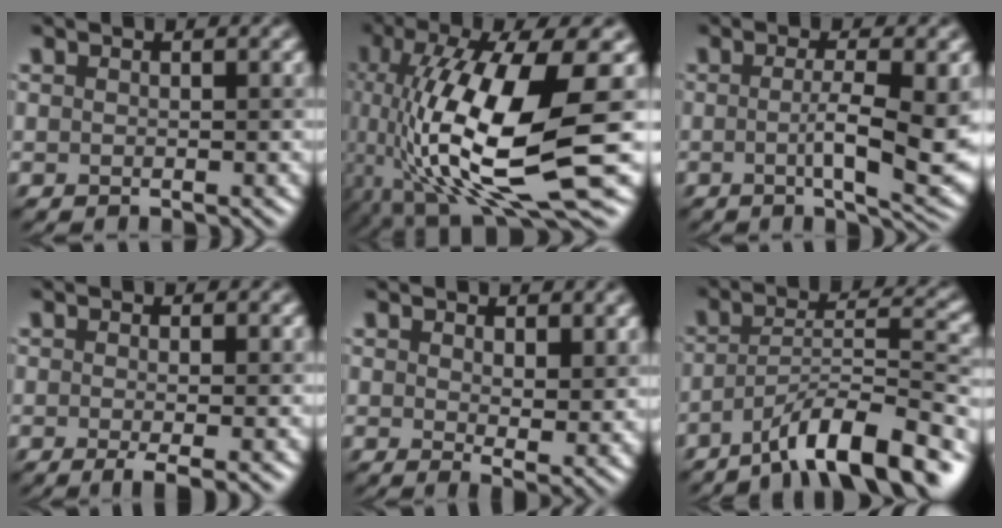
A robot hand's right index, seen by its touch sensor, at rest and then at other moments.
{"total": 14.5, "force": [-1.8, 4.1, 13.8], "torque": [-0.268, -0.006, -0.027]}
{"total": 7.2, "force": [-0.6, 1.5, 7.1], "torque": [-0.111, -0.006, -0.005]}
{"total": 2.6, "force": [-0.6, 0.6, 2.5], "torque": [-0.042, -0.008, -0.011]}
{"total": 4.0, "force": [1.6, 1.6, 3.4], "torque": [-0.050, -0.015, 0.030]}
{"total": 9.5, "force": [-6.3, 2.1, 6.7], "torque": [-0.102, 0.011, -0.113]}